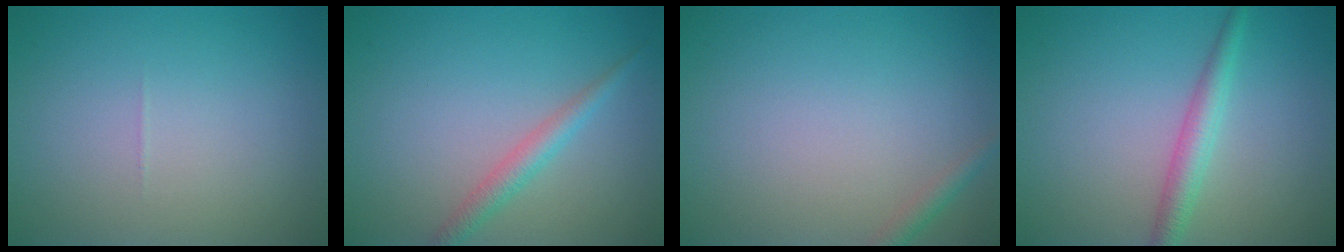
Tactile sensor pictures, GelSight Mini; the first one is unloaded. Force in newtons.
{"total": 2.0, "press": 2.0, "slide": 0.0}
{"total": 1.2, "press": 1.2, "slide": 0.0}
{"total": 2.5, "press": 2.5, "slide": 0.1}